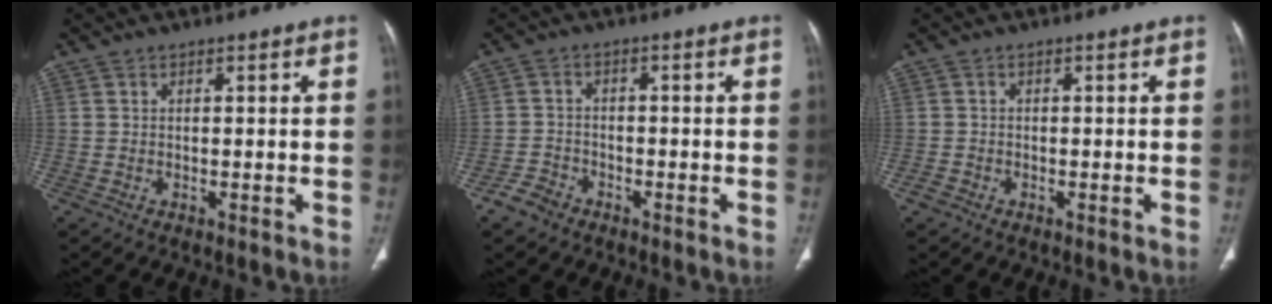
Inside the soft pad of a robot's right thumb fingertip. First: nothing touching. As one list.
[{"total": 3.4, "force": [-2.5, 2.2, 0.7], "torque": [-0.015, 0.016, -0.048]}, {"total": 1.3, "force": [-0.8, 1.1, 0.3], "torque": [-0.006, 0.003, -0.018]}]